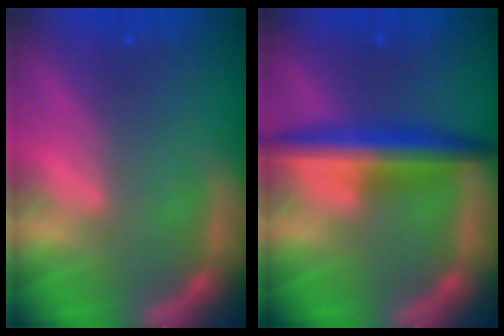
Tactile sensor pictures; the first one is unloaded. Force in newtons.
{"total": 5.5}